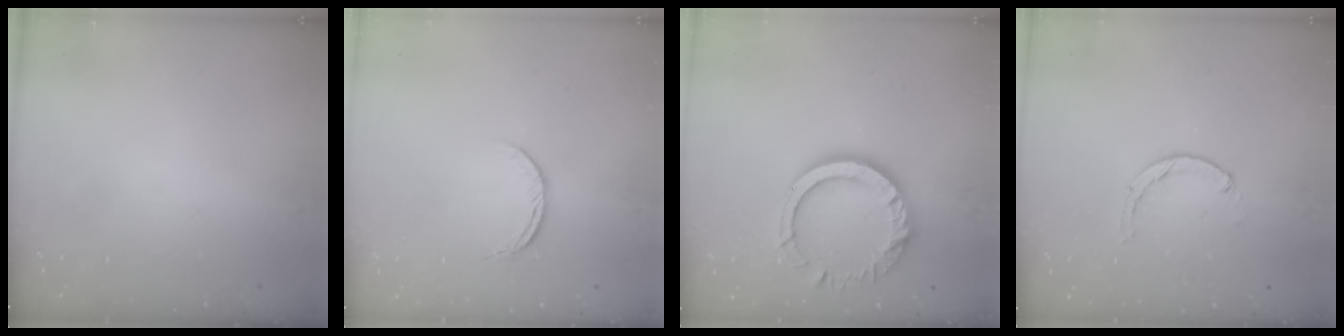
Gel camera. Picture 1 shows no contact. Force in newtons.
{"total": 4.9, "press": 4.9, "slide": 0.5}
{"total": 14.7, "press": 14.6, "slide": 1.3}
{"total": 0.8, "press": 0.8, "slide": 0.2}